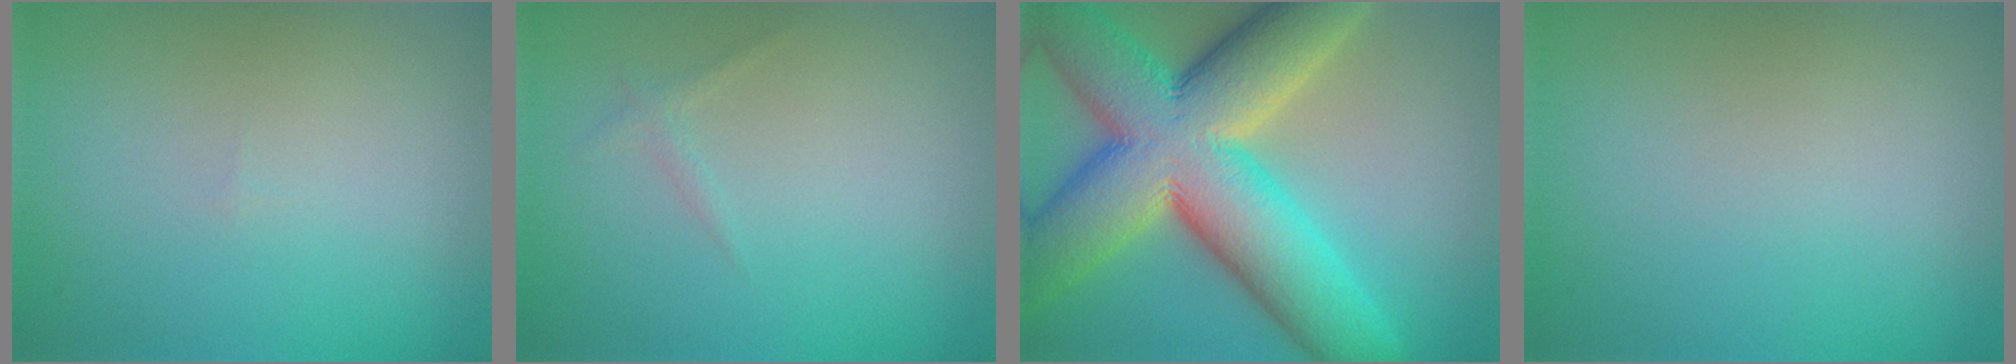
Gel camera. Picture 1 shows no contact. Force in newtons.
{"total": 0.6, "press": 0.6, "slide": 0.1}
{"total": 15.1, "press": 15.1, "slide": 1.0}
{"total": 0.0}